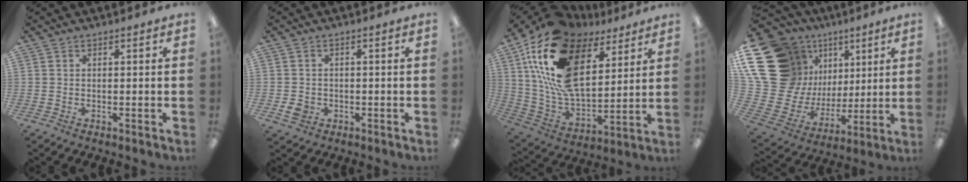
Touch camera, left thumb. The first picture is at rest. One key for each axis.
{"total": 3.5, "fx": -1.1, "fy": 3.1, "fz": 1.4, "tx": -0.027, "ty": 0.003, "tz": -0.018}
{"total": 23.4, "fx": 10.6, "fy": 13.5, "fz": 15.9, "tx": -0.338, "ty": -0.063, "tz": 0.193}
{"total": 24.0, "fx": 10.4, "fy": 19.2, "fz": 10.1, "tx": -0.199, "ty": -0.086, "tz": 0.236}